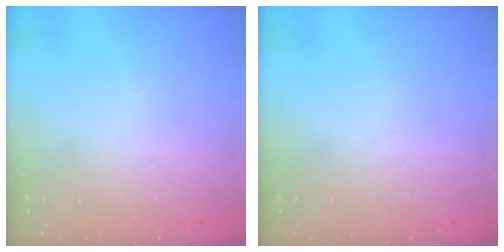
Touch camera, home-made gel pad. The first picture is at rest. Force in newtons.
{"total": 0.0}